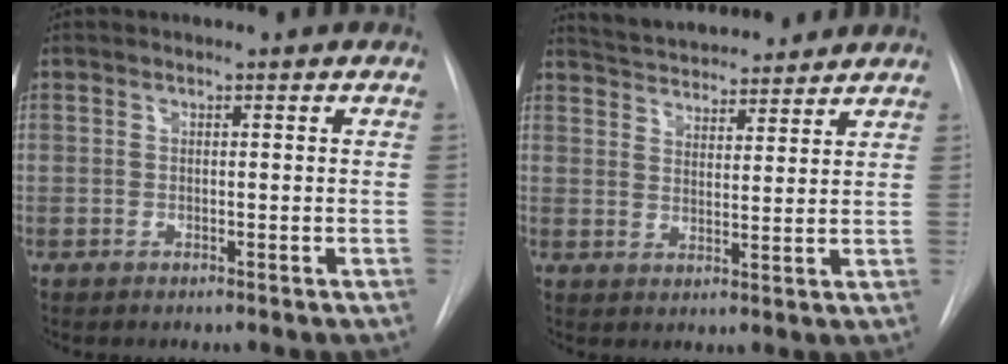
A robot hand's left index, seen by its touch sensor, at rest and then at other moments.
{"total": 12.7, "force": [11.9, 2.5, 3.7], "torque": [-0.055, 0.021, 0.180]}